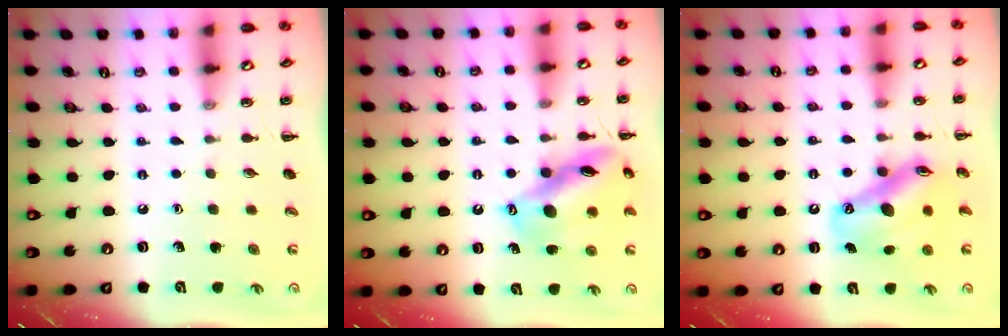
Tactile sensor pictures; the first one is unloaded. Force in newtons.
{"total": 15.8, "press": 15.7, "slide": 1.9}
{"total": 13.4, "press": 12.9, "slide": 3.6}